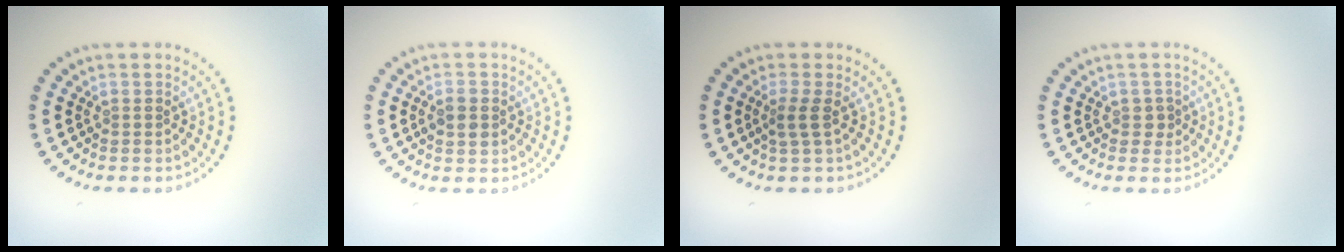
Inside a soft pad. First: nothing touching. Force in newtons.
{"total": 2.0, "press": 2.0, "slide": 0.0}
{"total": 1.7, "press": 1.2, "slide": 1.3}
{"total": 1.0, "press": 0.9, "slide": 0.4}